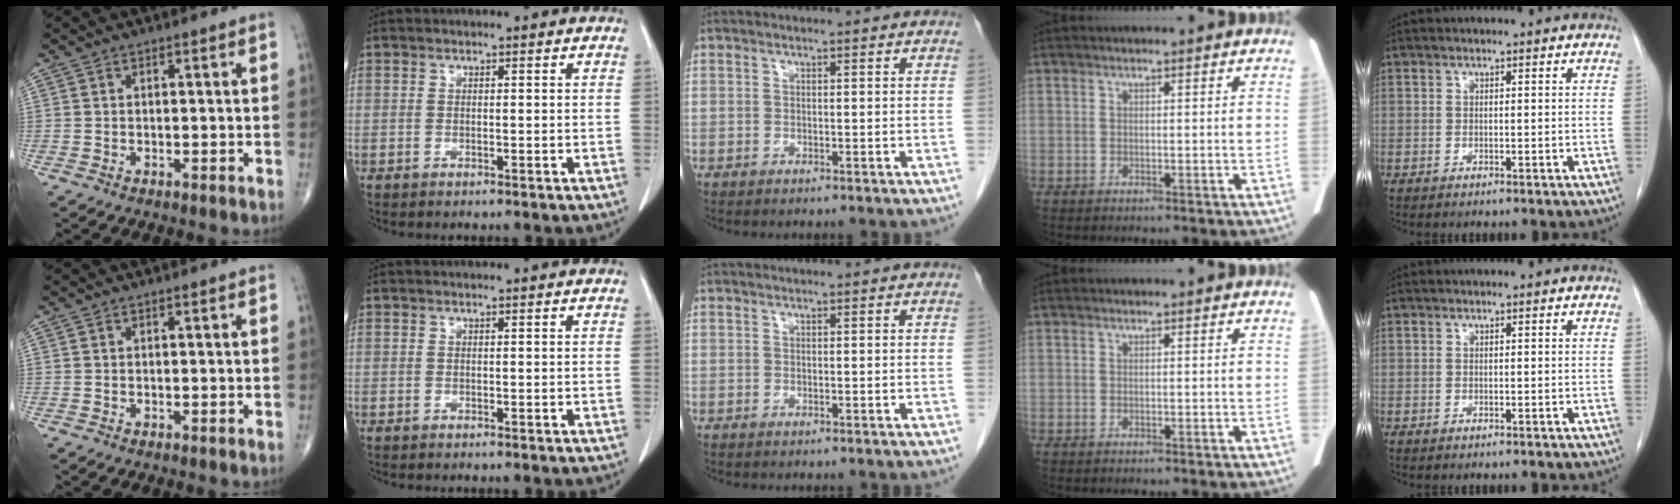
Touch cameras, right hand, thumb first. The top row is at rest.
{}